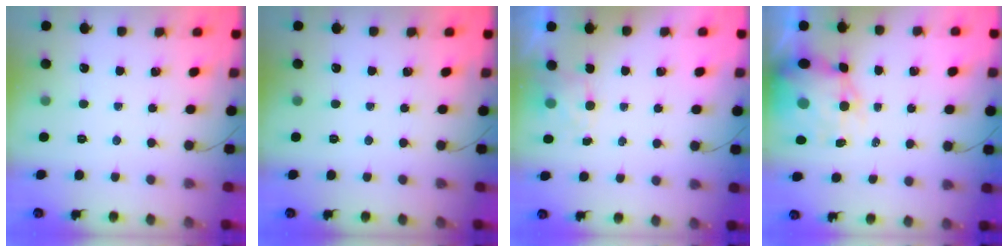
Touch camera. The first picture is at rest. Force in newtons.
{"total": 0.0}
{"total": 3.7, "press": 3.6, "slide": 1.1}
{"total": 8.9, "press": 8.5, "slide": 2.6}